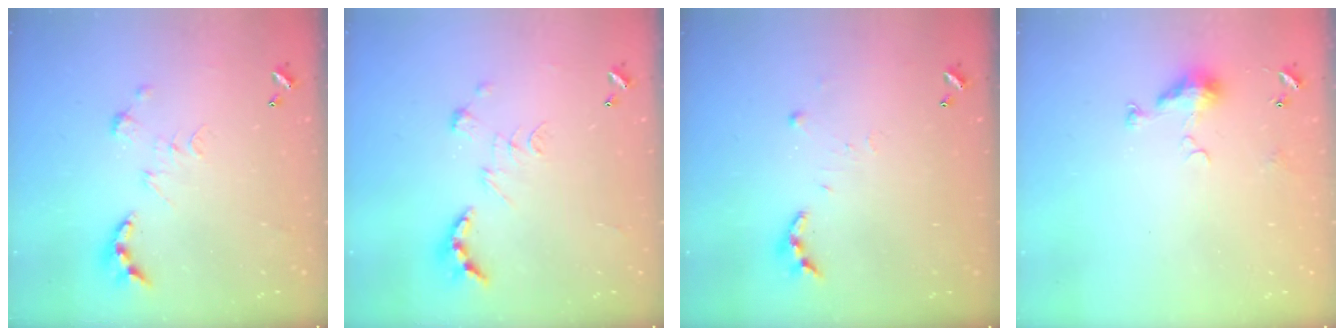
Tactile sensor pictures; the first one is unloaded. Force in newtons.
{"total": 2.6, "press": 1.9, "slide": 1.8}
{"total": 5.8, "press": 5.8, "slide": 0.6}
{"total": 4.9, "press": 4.9, "slide": 0.7}